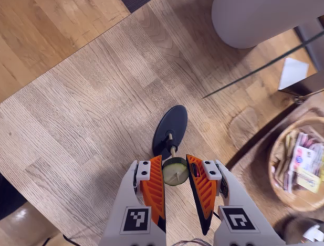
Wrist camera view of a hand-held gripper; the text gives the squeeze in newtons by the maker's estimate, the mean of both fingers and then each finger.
{"total": 9.4, "left": 10.0, "right": 8.7}